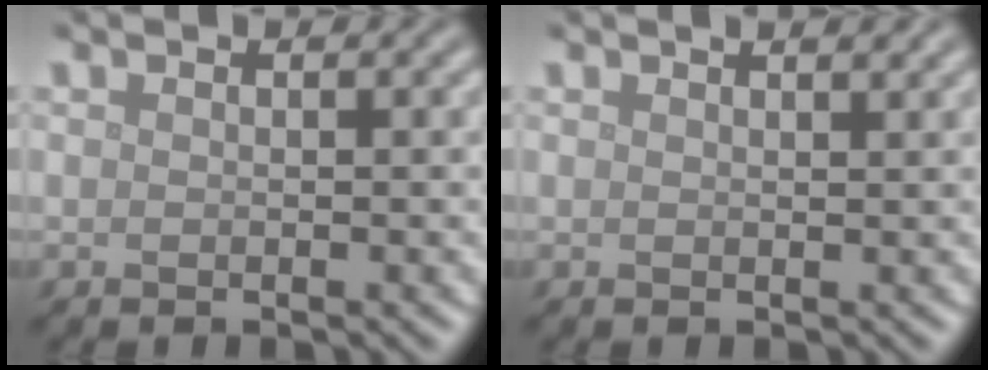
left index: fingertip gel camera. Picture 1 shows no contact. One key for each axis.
{"total": 1.5, "fx": 1.2, "fy": 0.4, "fz": 0.8, "tx": -0.009, "ty": 0.000, "tz": 0.011}